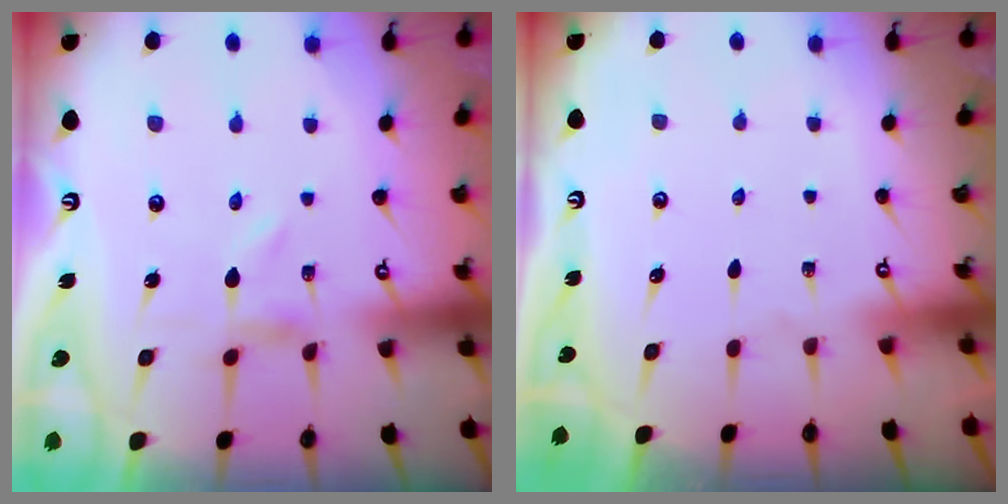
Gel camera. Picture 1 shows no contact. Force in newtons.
{"total": 0.0}